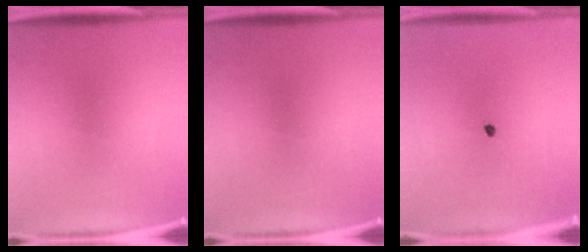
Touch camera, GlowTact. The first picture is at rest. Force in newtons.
{"total": 0.0}
{"total": 0.7}